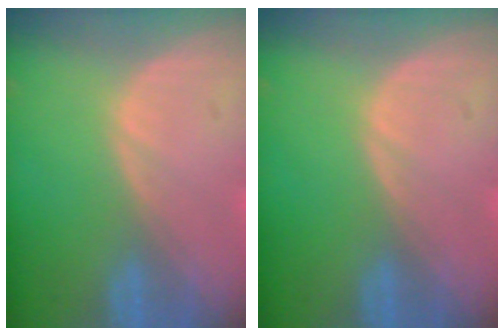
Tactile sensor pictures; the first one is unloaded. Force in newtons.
{"total": 0.0}